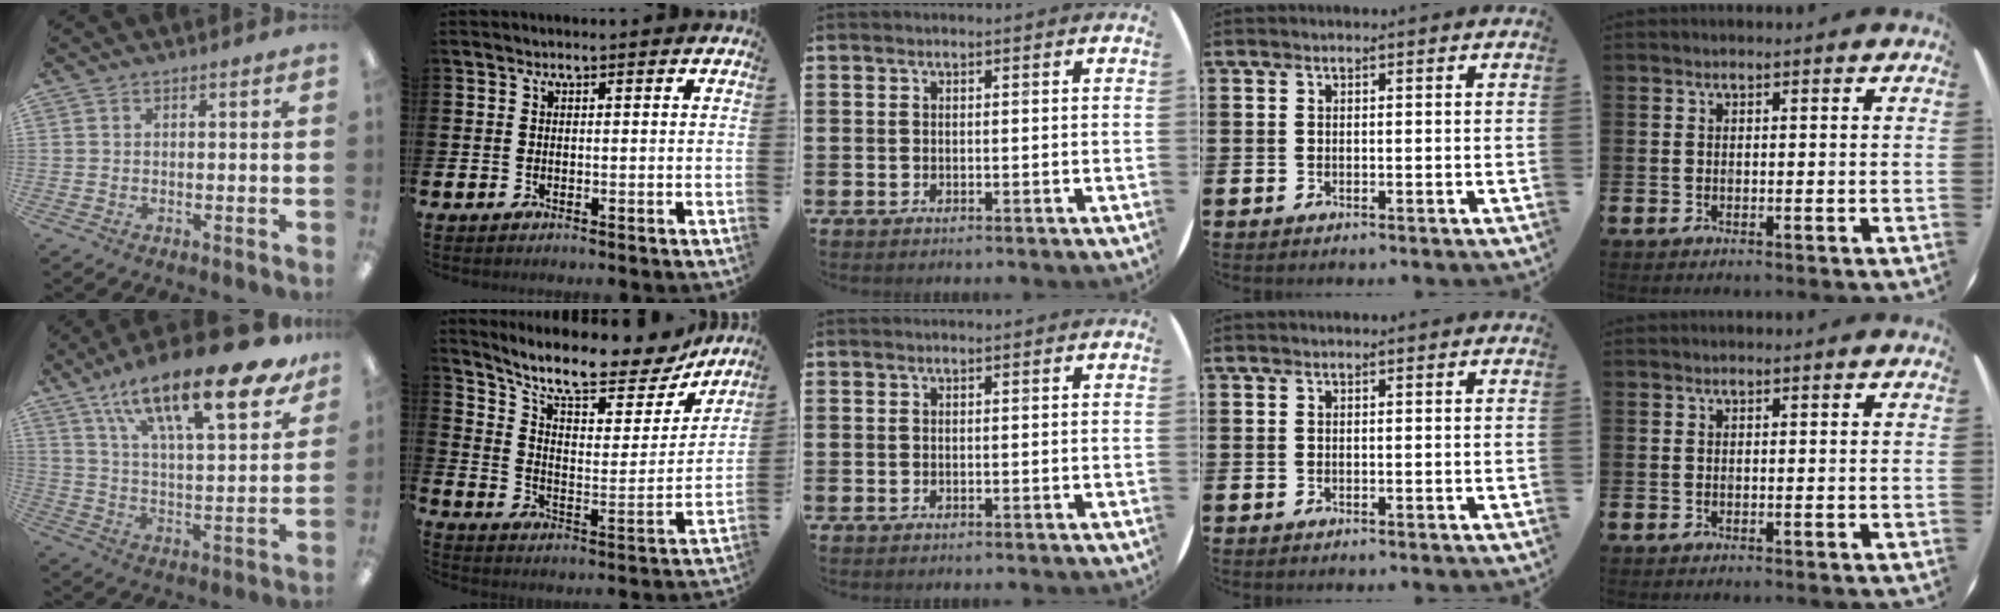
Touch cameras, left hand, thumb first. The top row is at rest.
{"thumb": {"total": 23.6, "force": [16.2, 6.8, 15.7], "torque": [-0.239, -0.100, 0.261]}, "index": {"total": 11.2, "force": [9.9, 2.5, 4.6], "torque": [-0.115, -0.068, 0.167]}}